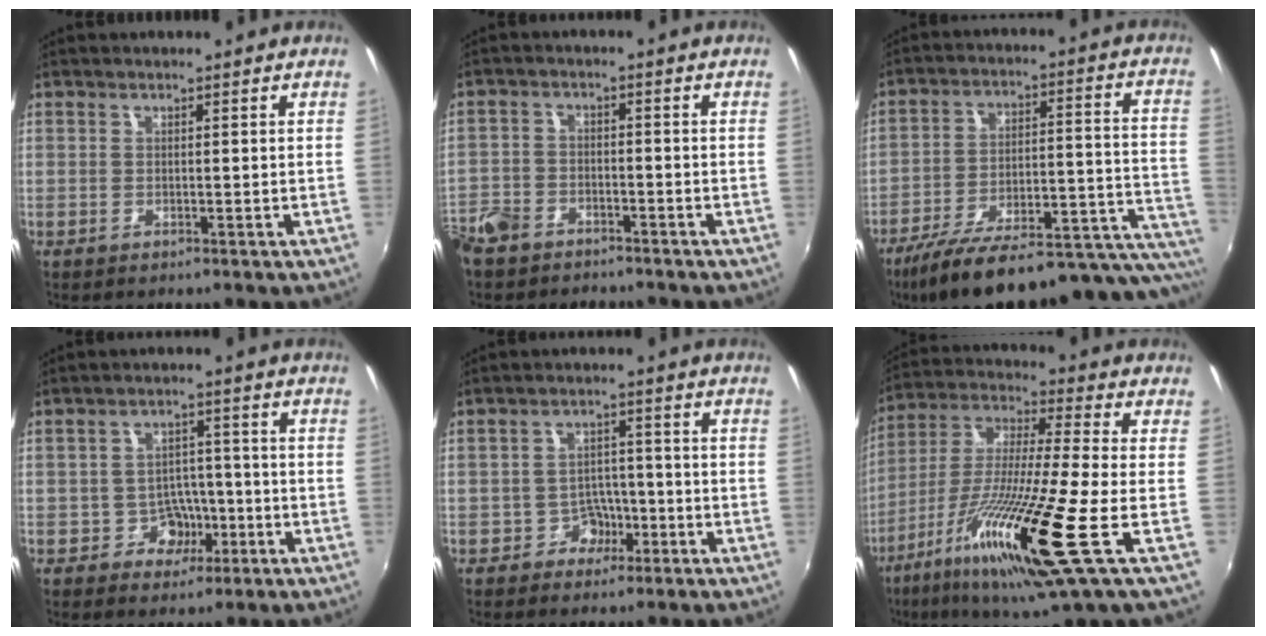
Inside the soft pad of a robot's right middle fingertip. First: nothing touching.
{"total": 9.2, "force": [-6.9, 5.5, 2.7], "torque": [-0.085, 0.000, -0.128]}
{"total": 28.2, "force": [-20.7, 7.7, 17.5], "torque": [-0.240, -0.035, -0.281]}
{"total": 4.6, "force": [-2.1, 3.8, 1.4], "torque": [-0.030, 0.014, -0.021]}
{"total": 3.6, "force": [-2.1, 2.8, 0.7], "torque": [-0.013, 0.013, -0.030]}
{"total": 19.7, "force": [-7.9, -0.3, 18.0], "torque": [-0.346, -0.041, -0.157]}